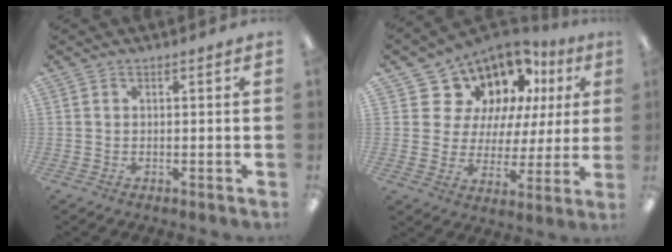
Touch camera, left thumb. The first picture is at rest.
{"total": 13.0, "force": [8.5, 9.2, 3.4], "torque": [-0.086, -0.057, 0.166]}